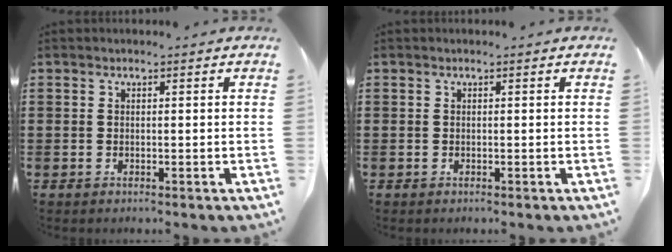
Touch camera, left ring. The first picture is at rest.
{"total": 0.0}